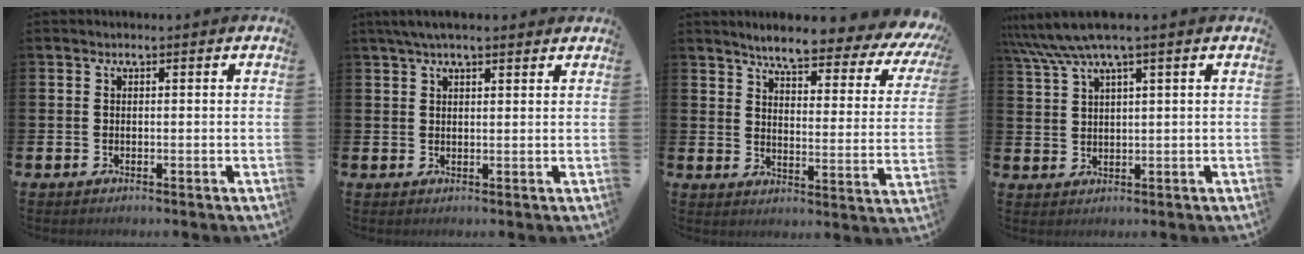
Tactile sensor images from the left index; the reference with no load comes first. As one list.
[{"total": 3.7, "force": [2.9, 1.0, 2.0], "torque": [-0.040, 0.000, 0.053]}, {"total": 6.4, "force": [5.4, 1.0, 3.2], "torque": [-0.073, -0.043, 0.084]}, {"total": 5.7, "force": [4.3, 0.4, 3.7], "torque": [-0.083, -0.004, 0.077]}]